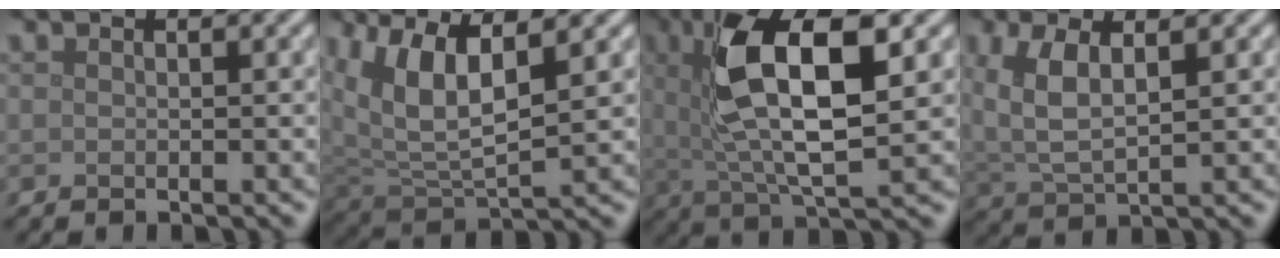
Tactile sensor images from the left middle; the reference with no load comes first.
{"total": 7.0, "force": [2.9, 3.1, 5.5], "torque": [-0.121, -0.005, 0.057]}
{"total": 10.2, "force": [2.7, 3.4, 9.2], "torque": [-0.172, 0.003, 0.046]}
{"total": 4.9, "force": [1.7, 2.1, 4.1], "torque": [-0.094, 0.001, 0.034]}